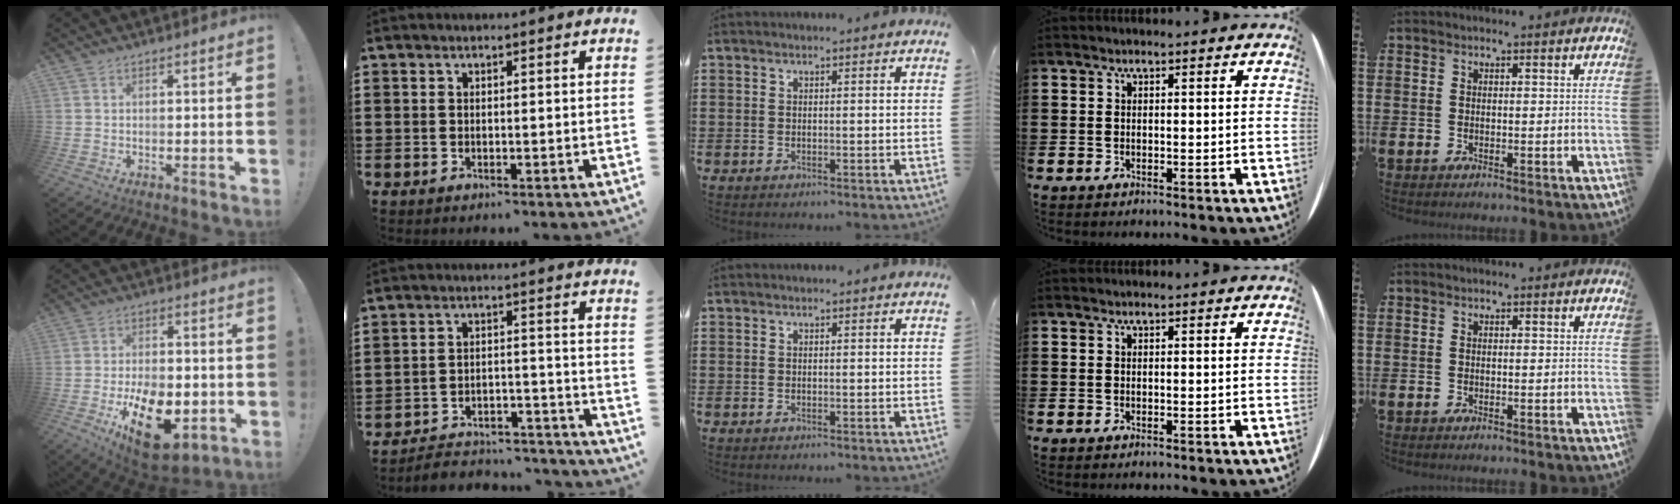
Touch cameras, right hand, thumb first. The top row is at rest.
{"thumb": {"total": 18.3, "force": [-6.5, 10.3, 13.7], "torque": [-0.199, 0.034, -0.096]}, "index": {"total": 4.2, "force": [-4.1, 0.9, 0.9], "torque": [-0.019, 0.004, -0.083]}}